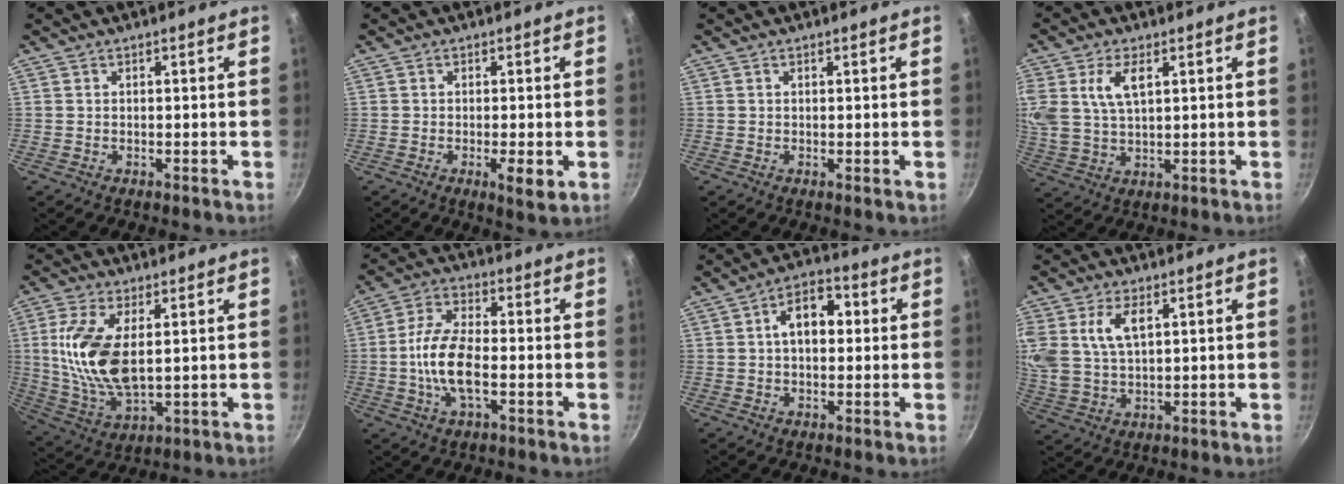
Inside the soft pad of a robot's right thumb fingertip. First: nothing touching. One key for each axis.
{"total": 4.2, "fx": -1.2, "fy": 1.0, "fz": 3.9, "tx": -0.063, "ty": -0.010, "tz": -0.019}
{"total": 0.6, "fx": 0.0, "fy": 0.2, "fz": 0.6, "tx": -0.008, "ty": -0.003, "tz": -0.001}
{"total": 10.1, "fx": 3.4, "fy": 5.4, "fz": 7.8, "tx": -0.171, "ty": 0.000, "tz": 0.074}
{"total": 14.7, "fx": 2.0, "fy": 7.1, "fz": 12.7, "tx": -0.265, "ty": -0.014, "tz": 0.051}
{"total": 11.0, "fx": -1.9, "fy": 4.9, "fz": 9.6, "tx": -0.195, "ty": 0.021, "tz": -0.040}
{"total": 8.4, "fx": 1.2, "fy": 5.1, "fz": 6.5, "tx": -0.089, "ty": 0.023, "tz": 0.010}
{"total": 11.8, "fx": 3.7, "fy": 6.7, "fz": 8.9, "tx": -0.198, "ty": -0.001, "tz": 0.081}